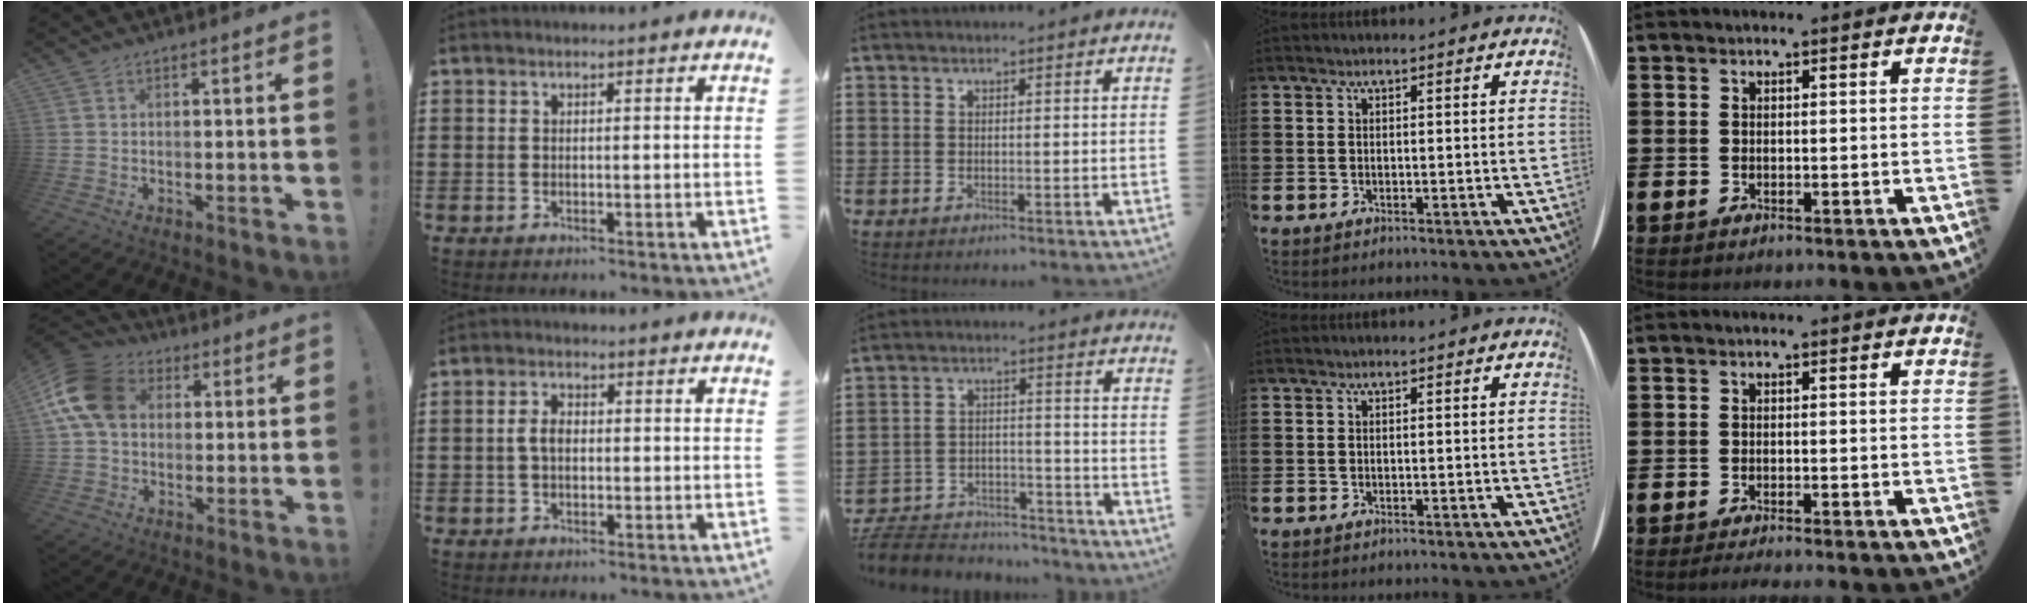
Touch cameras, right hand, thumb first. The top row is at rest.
{"thumb": {"total": 14.9, "force": [3.2, 11.2, 9.3], "torque": [-0.170, 0.008, 0.068]}, "index": {"total": 2.8, "force": [-0.1, 1.5, 2.4], "torque": [-0.046, 0.006, -0.003]}, "middle": {"total": 6.8, "force": [-6.6, 1.3, 1.2], "torque": [-0.030, 0.011, -0.134]}, "little": {"total": 0.8, "force": [-0.7, -0.2, 0.4], "torque": [-0.005, -0.001, -0.014]}}